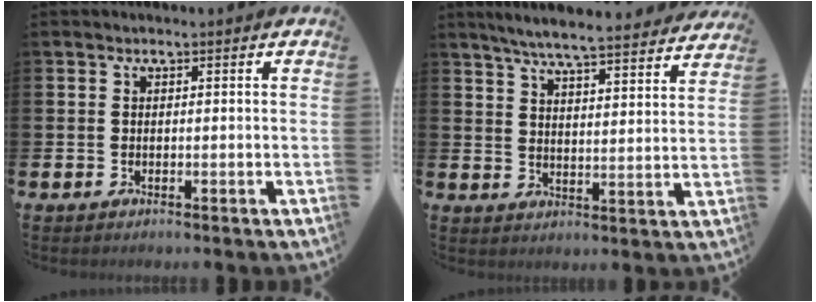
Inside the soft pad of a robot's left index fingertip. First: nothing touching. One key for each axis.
{"total": 6.4, "fx": 6.1, "fy": 0.1, "fz": 2.0, "tx": -0.053, "ty": -0.042, "tz": 0.103}